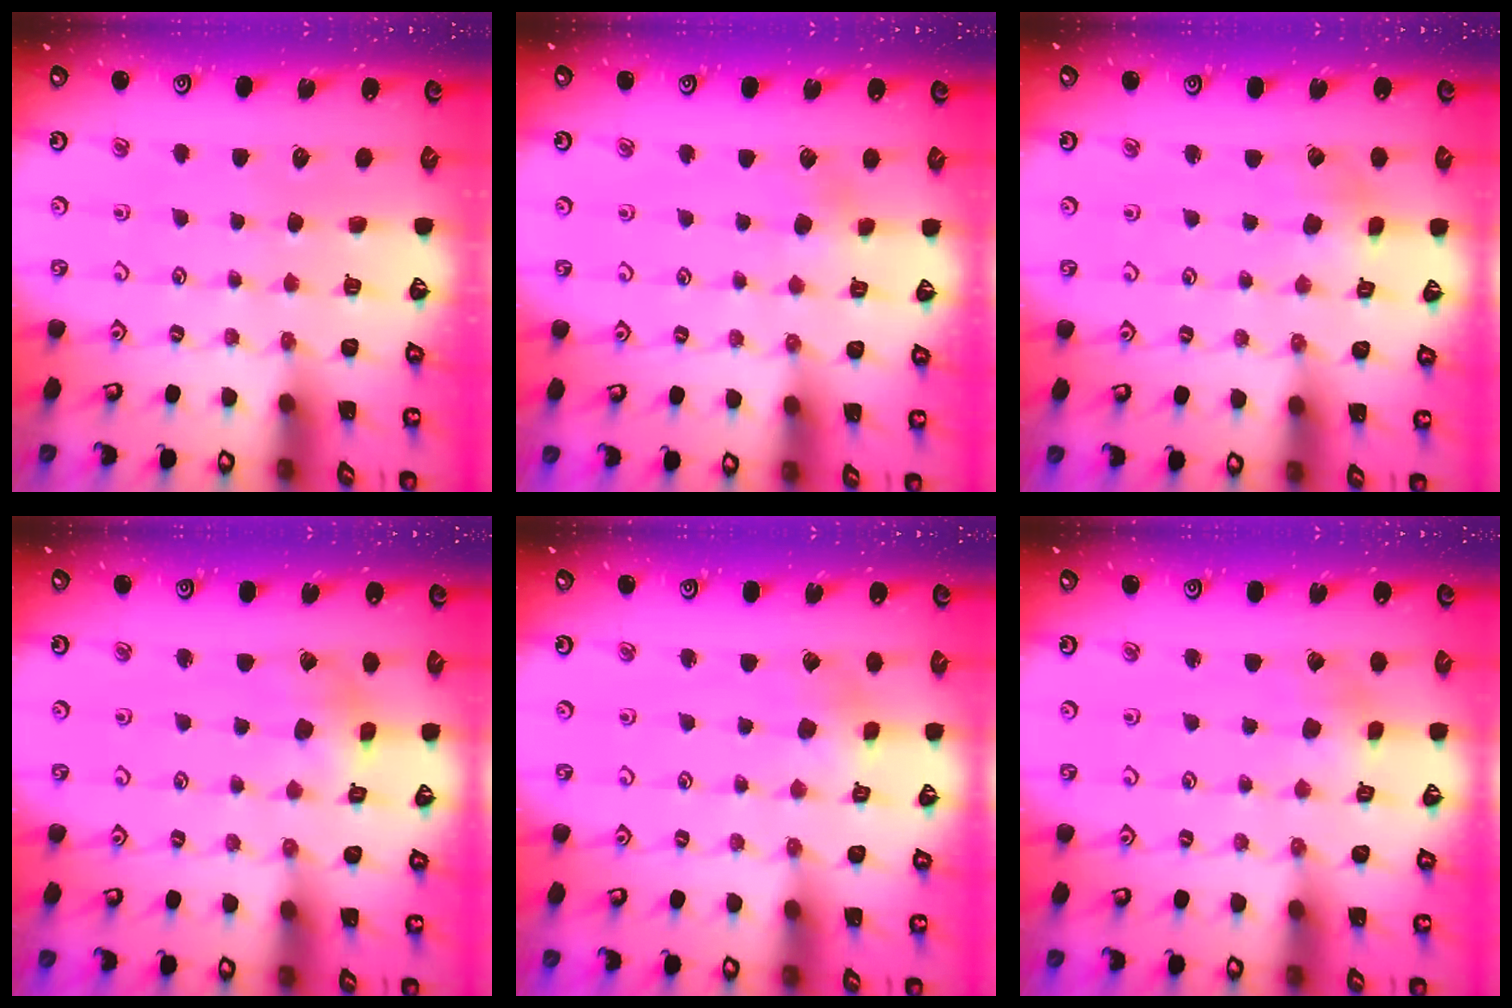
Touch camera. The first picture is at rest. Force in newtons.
{"total": 3.1, "press": 3.1, "slide": 0.7}
{"total": 2.5, "press": 2.4, "slide": 0.4}
{"total": 2.6, "press": 2.6, "slide": 0.5}
{"total": 2.6, "press": 2.6, "slide": 0.3}
{"total": 2.2, "press": 2.2, "slide": 0.3}